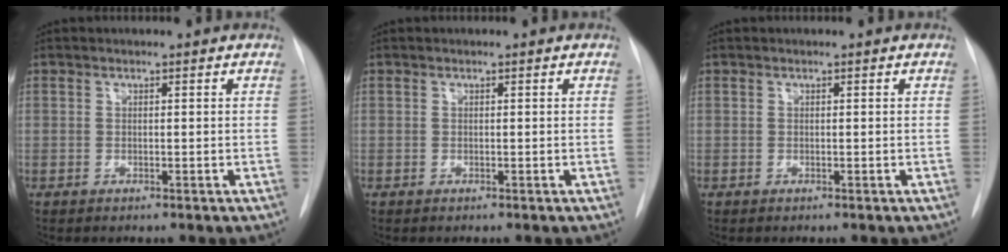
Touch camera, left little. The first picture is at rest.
{"total": 0.0}
{"total": 0.0}